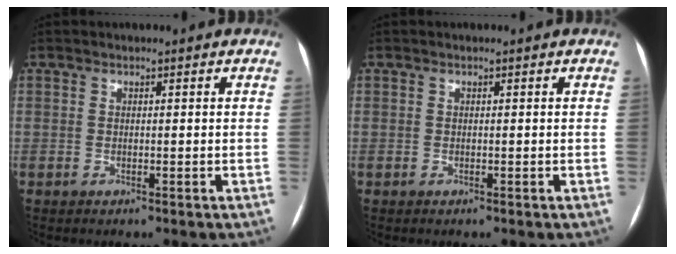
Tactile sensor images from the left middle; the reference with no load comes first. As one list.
[{"total": 0.0}]